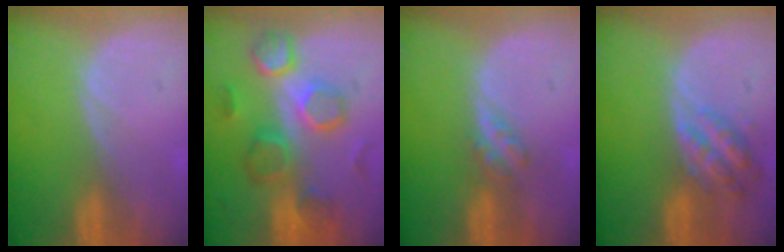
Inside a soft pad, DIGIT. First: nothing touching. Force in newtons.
{"total": 9.4, "press": 9.1, "slide": 2.5}
{"total": 2.9, "press": 2.5, "slide": 1.5}
{"total": 6.0, "press": 5.5, "slide": 2.4}